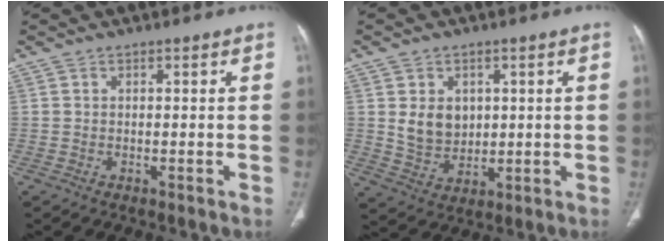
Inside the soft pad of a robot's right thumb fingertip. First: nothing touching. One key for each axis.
{"total": 7.1, "fx": 1.5, "fy": 5.7, "fz": 4.0, "tx": -0.042, "ty": -0.015, "tz": 0.041}